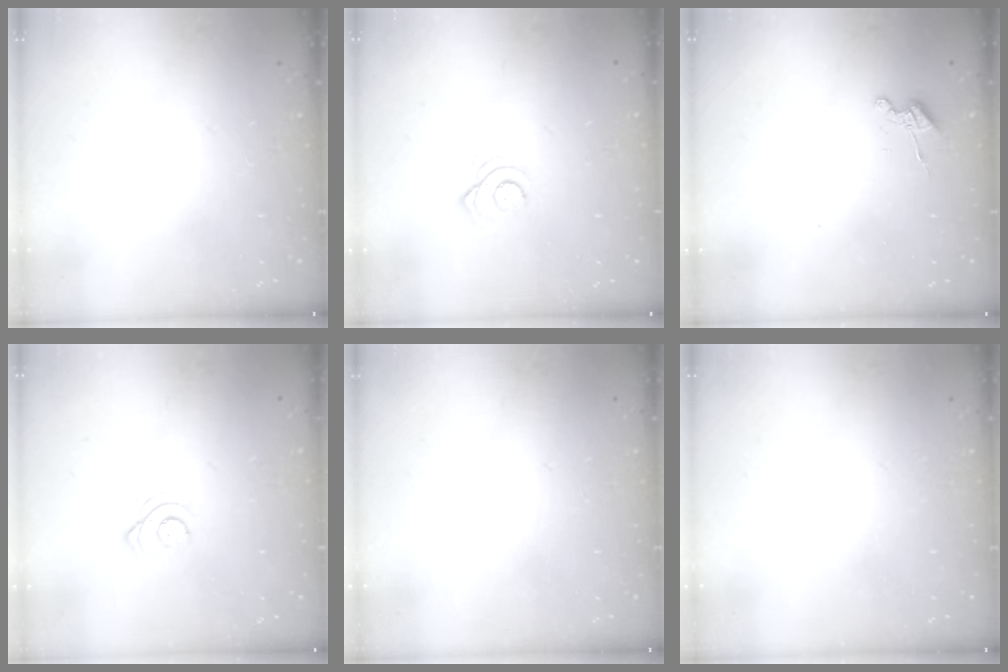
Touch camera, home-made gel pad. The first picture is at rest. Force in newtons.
{"total": 3.8, "press": 3.8, "slide": 0.2}
{"total": 4.2, "press": 4.2, "slide": 0.5}
{"total": 3.5, "press": 3.5, "slide": 0.3}
{"total": 0.0}
{"total": 0.0}